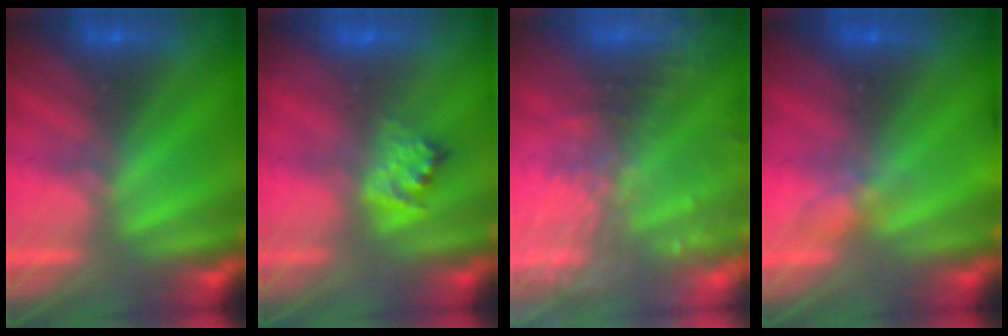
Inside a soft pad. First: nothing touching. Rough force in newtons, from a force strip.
{"total": 2.4}
{"total": 5.7}
{"total": 3.5}